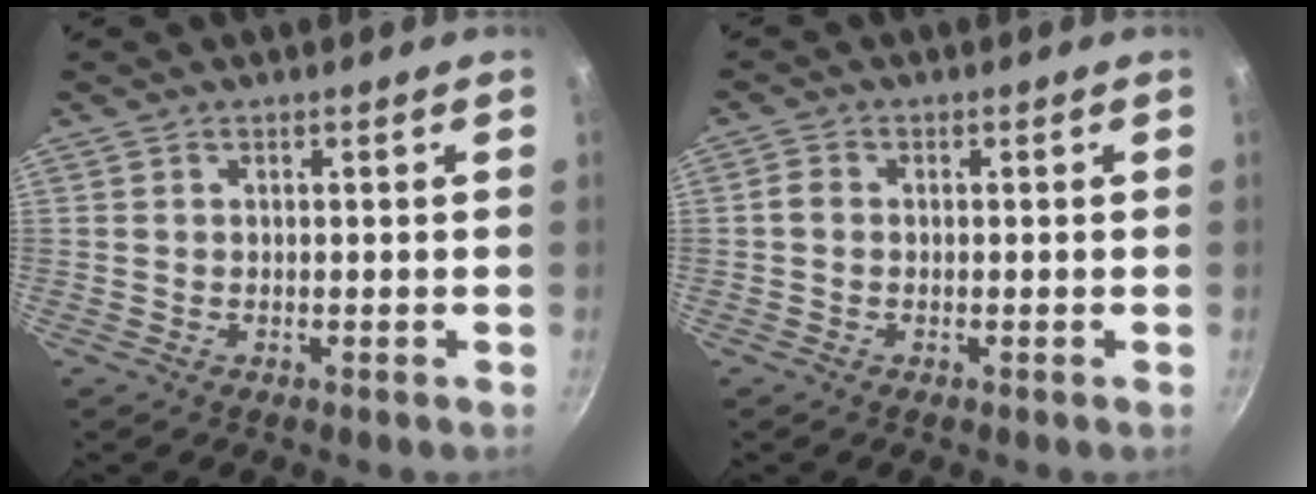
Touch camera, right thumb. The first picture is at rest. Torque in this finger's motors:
{"motor_torque": [-0.09, 0.81, 0.40, 0.29, 0.02]}